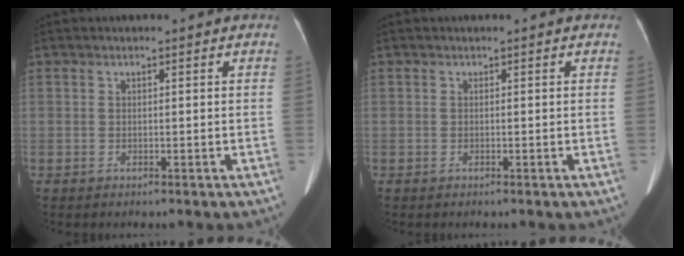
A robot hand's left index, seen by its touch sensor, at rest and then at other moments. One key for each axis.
{"total": 0.0}